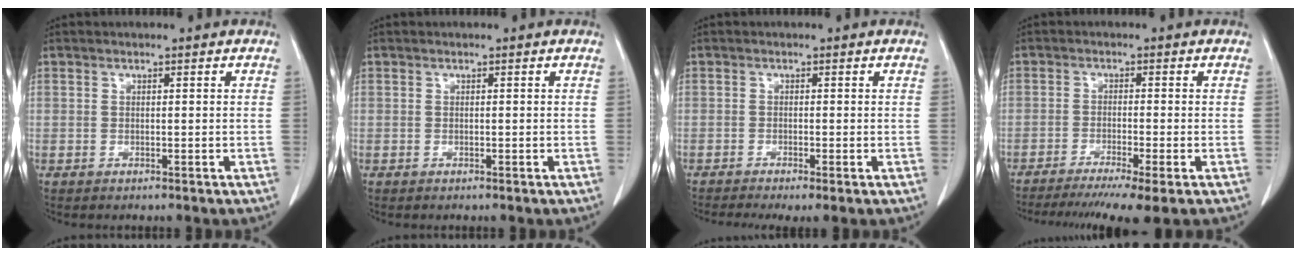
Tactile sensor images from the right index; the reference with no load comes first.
{"total": 0.0}
{"total": 4.3, "force": [-3.0, 0.6, 3.1], "torque": [-0.046, -0.012, -0.045]}
{"total": 10.0, "force": [-7.7, -0.3, 6.4], "torque": [-0.087, -0.021, -0.116]}